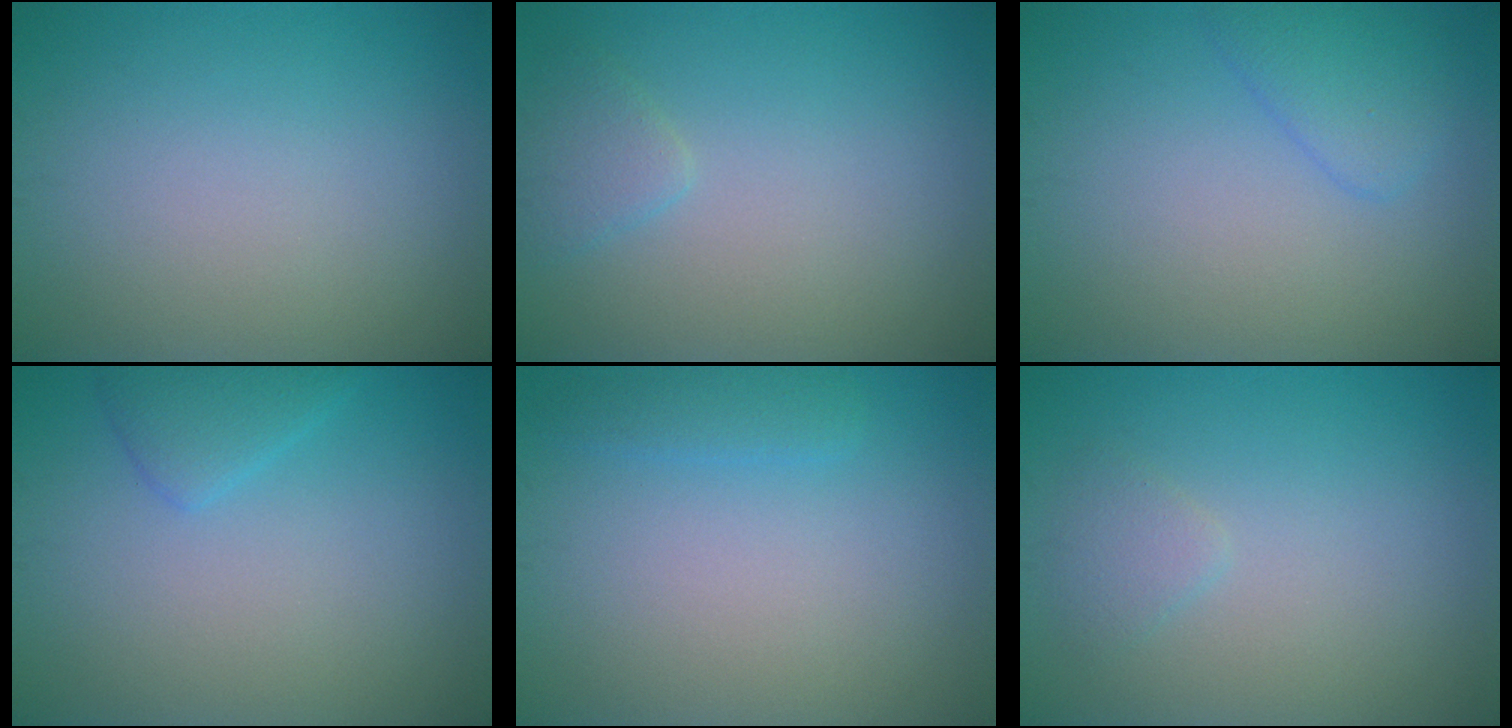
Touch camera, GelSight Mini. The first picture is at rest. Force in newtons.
{"total": 1.5, "press": 1.5, "slide": 0.2}
{"total": 2.2, "press": 2.1, "slide": 0.2}
{"total": 2.0, "press": 2.0, "slide": 0.1}
{"total": 1.4, "press": 1.4, "slide": 0.1}
{"total": 1.2, "press": 1.2, "slide": 0.1}